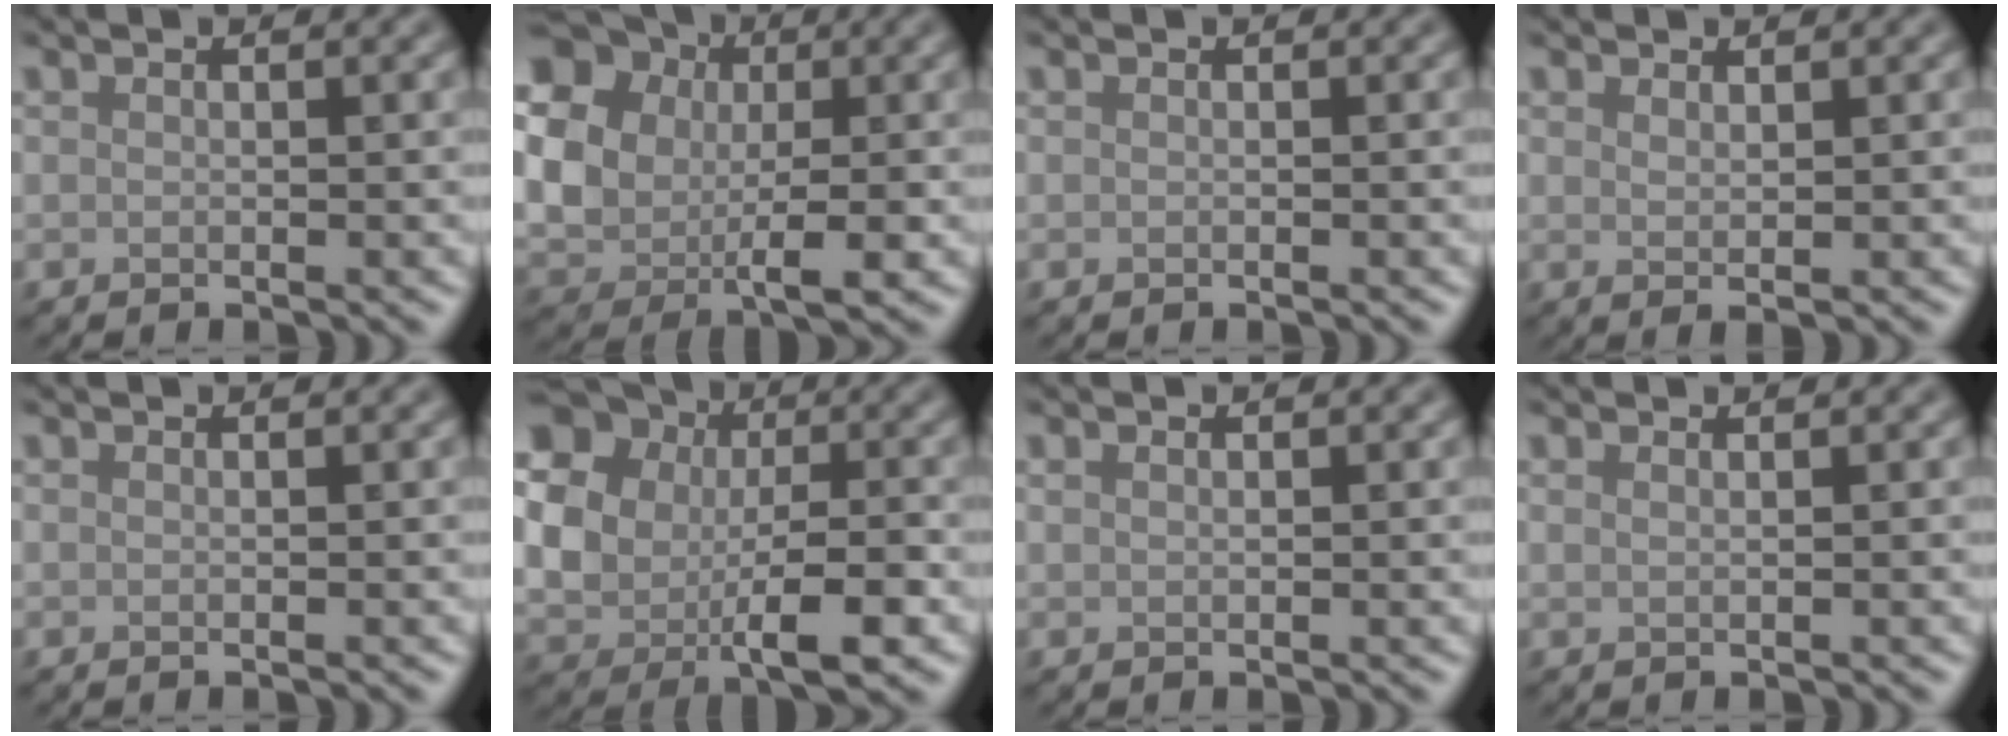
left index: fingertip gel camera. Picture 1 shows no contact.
{"total": 15.3, "force": [3.1, 12.7, 8.0], "torque": [-0.161, 0.017, 0.038]}
{"total": 0.0}
{"total": 1.1, "force": [0.6, 0.2, 0.9], "torque": [-0.015, -0.003, 0.010]}
{"total": 0.0}
{"total": 12.5, "force": [0.1, 9.6, 8.1], "torque": [-0.130, 0.006, -0.011]}
{"total": 0.7, "force": [0.4, 0.3, 0.4], "torque": [-0.009, 0.001, 0.008]}
{"total": 1.2, "force": [0.8, 0.5, 0.8], "torque": [-0.005, -0.001, -0.001]}